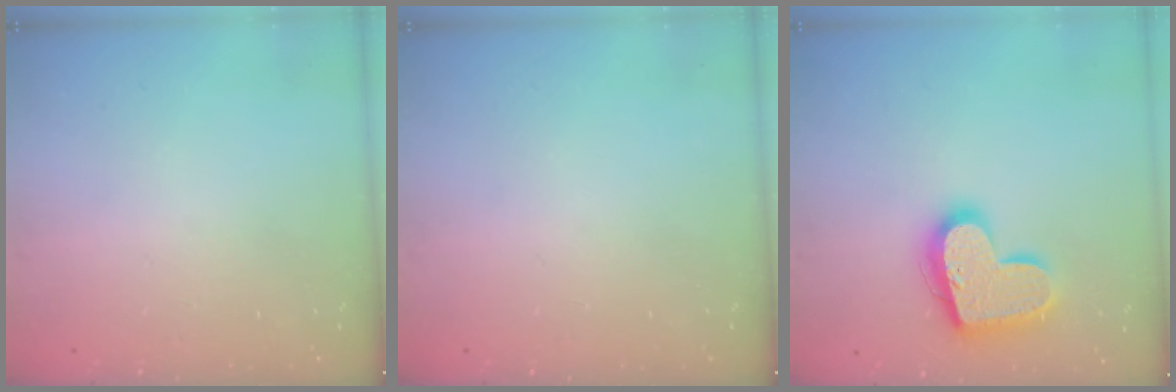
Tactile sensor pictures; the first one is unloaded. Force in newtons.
{"total": 0.0}
{"total": 17.8, "press": 17.8, "slide": 1.2}